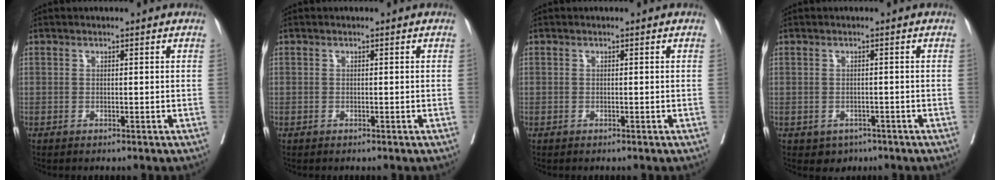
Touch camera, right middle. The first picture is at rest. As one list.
[{"total": 0.0}, {"total": 0.0}, {"total": 2.6, "force": [-1.5, 2.1, 0.6], "torque": [-0.005, 0.006, -0.014]}]